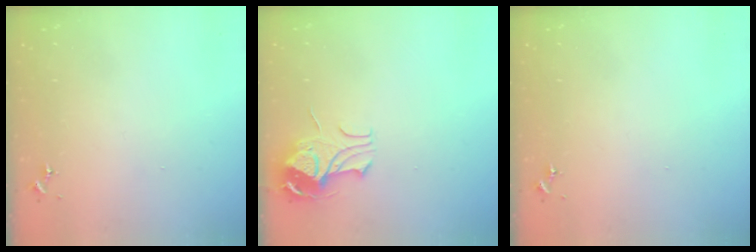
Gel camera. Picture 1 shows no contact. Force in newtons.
{"total": 9.6, "press": 9.6, "slide": 1.1}
{"total": 0.0}